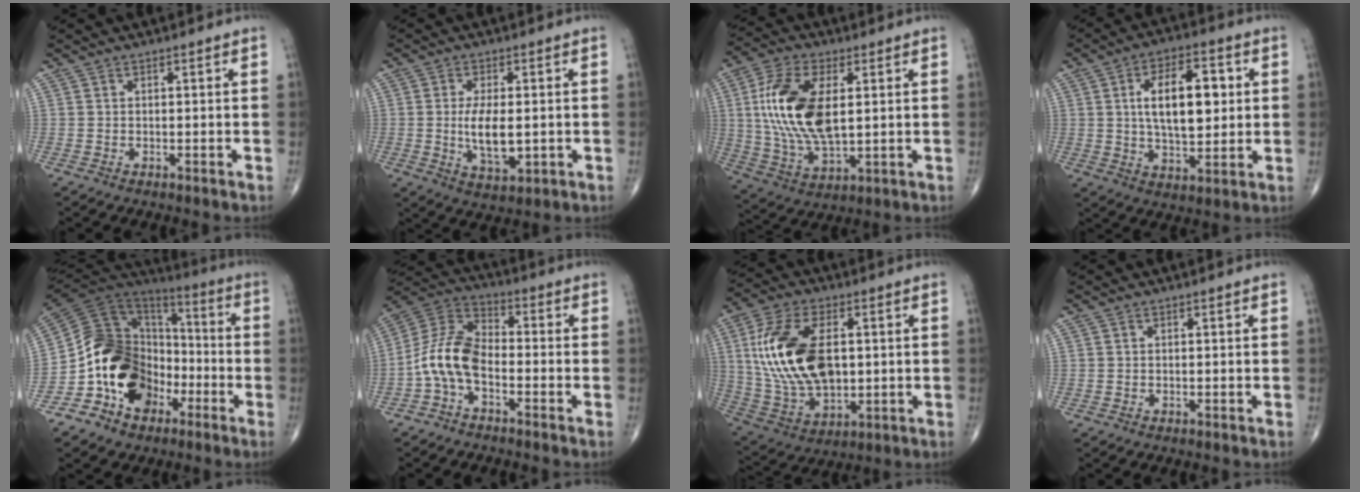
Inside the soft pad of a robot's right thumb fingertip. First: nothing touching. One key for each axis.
{"total": 11.1, "fx": -0.7, "fy": 5.2, "fz": 9.8, "tx": -0.171, "ty": -0.017, "tz": -0.003}
{"total": 17.1, "fx": 2.7, "fy": 8.5, "fz": 14.6, "tx": -0.292, "ty": -0.009, "tz": 0.054}
{"total": 14.3, "fx": 2.3, "fy": 7.0, "fz": 12.3, "tx": -0.177, "ty": 0.000, "tz": 0.038}
{"total": 19.4, "fx": -7.1, "fy": 14.2, "fz": 11.1, "tx": -0.165, "ty": 0.083, "tz": -0.127}
{"total": 10.0, "fx": -3.2, "fy": 5.5, "fz": 7.7, "tx": -0.153, "ty": 0.046, "tz": -0.076}
{"total": 19.8, "fx": 2.5, "fy": 11.2, "fz": 16.1, "tx": -0.314, "ty": -0.009, "tz": 0.054}
{"total": 0.0}